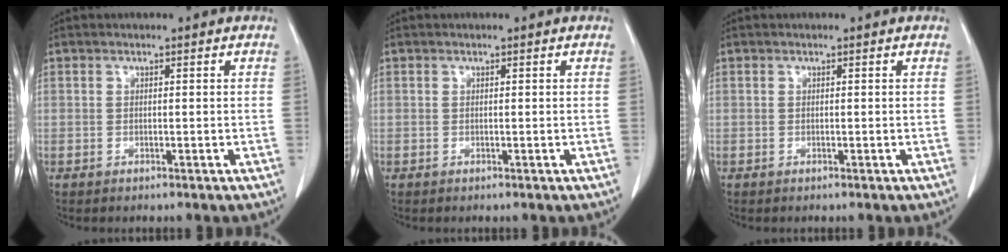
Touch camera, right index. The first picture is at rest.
{"total": 0.0}
{"total": 0.0}